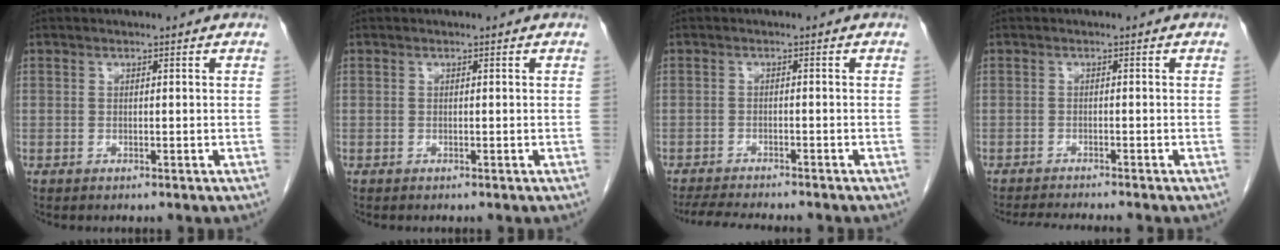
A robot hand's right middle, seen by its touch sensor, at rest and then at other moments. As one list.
[{"total": 0.0}, {"total": 8.4, "force": [-7.6, 0.9, 3.5], "torque": [-0.052, -0.015, -0.115]}, {"total": 5.5, "force": [-5.1, -0.4, 1.8], "torque": [-0.023, -0.016, -0.081]}]